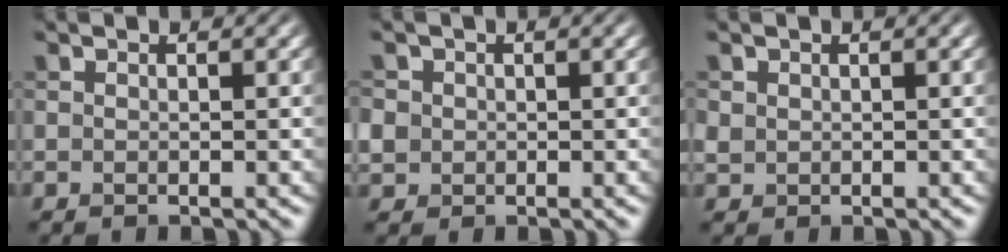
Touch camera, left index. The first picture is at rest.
{"total": 2.5, "force": [0.1, 2.4, 0.7], "torque": [-0.023, 0.009, 0.004]}
{"total": 0.8, "force": [0.3, 0.7, 0.2], "torque": [-0.002, -0.001, 0.008]}